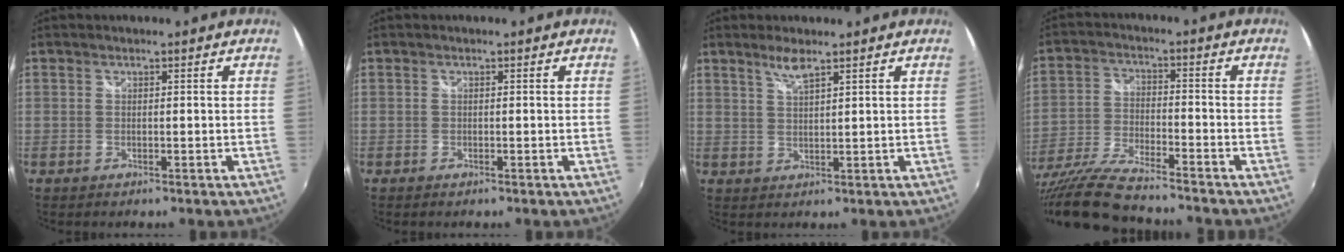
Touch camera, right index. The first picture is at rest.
{"total": 0.0}
{"total": 3.2, "force": [2.4, 0.1, 2.1], "torque": [-0.042, 0.001, 0.047]}
{"total": 15.5, "force": [-13.4, 1.2, 7.8], "torque": [-0.165, -0.039, -0.245]}